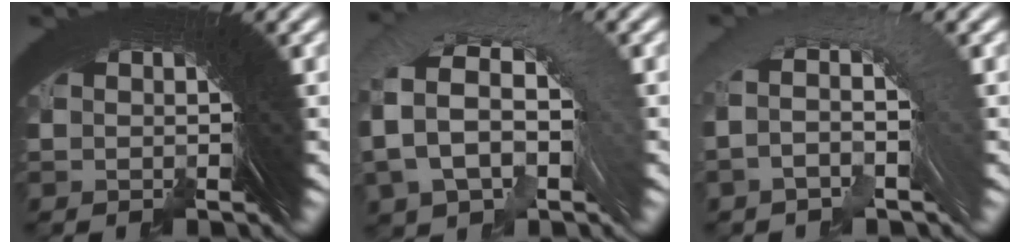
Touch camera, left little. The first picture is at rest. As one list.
[{"total": 7.2, "force": [0.9, 4.6, 5.5], "torque": [-0.097, 0.013, 0.009]}, {"total": 4.2, "force": [-0.3, 2.1, 3.6], "torque": [-0.061, 0.020, -0.014]}]